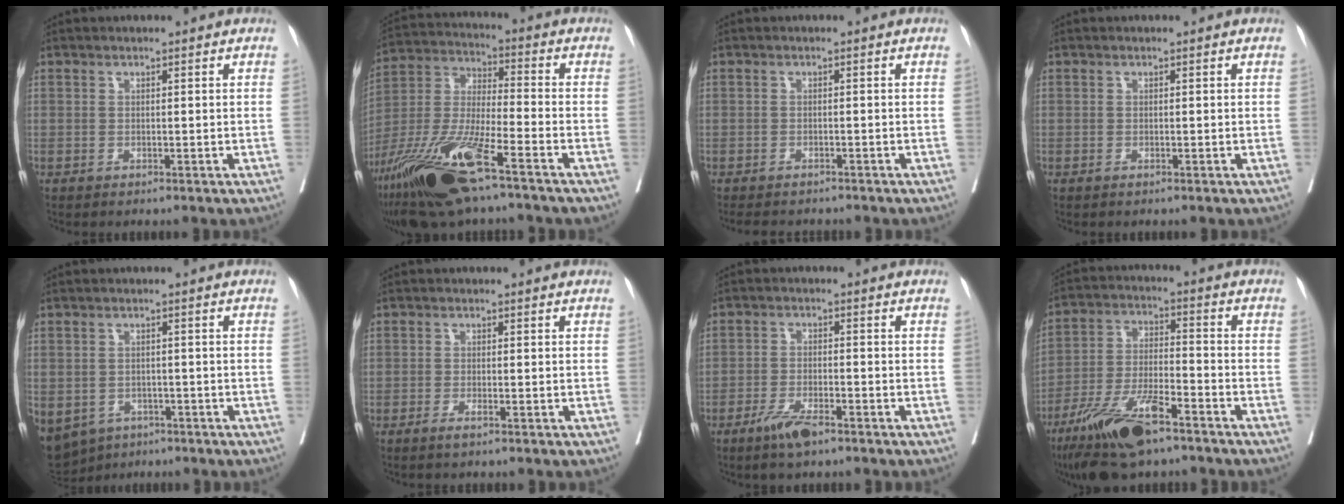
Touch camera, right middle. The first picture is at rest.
{"total": 18.5, "force": [-11.2, 2.9, 14.4], "torque": [-0.321, -0.042, -0.208]}
{"total": 6.6, "force": [-5.9, 2.0, 2.3], "torque": [-0.028, -0.004, -0.079]}
{"total": 0.0}
{"total": 16.2, "force": [-8.0, 12.6, 6.3], "torque": [-0.209, -0.011, -0.105]}
{"total": 1.4, "force": [-1.0, 0.0, 1.1], "torque": [-0.023, -0.002, -0.019]}
{"total": 4.8, "force": [-3.4, 1.0, 3.2], "torque": [-0.070, -0.005, -0.062]}
{"total": 14.0, "force": [-9.4, 2.9, 10.0], "torque": [-0.198, -0.024, -0.168]}